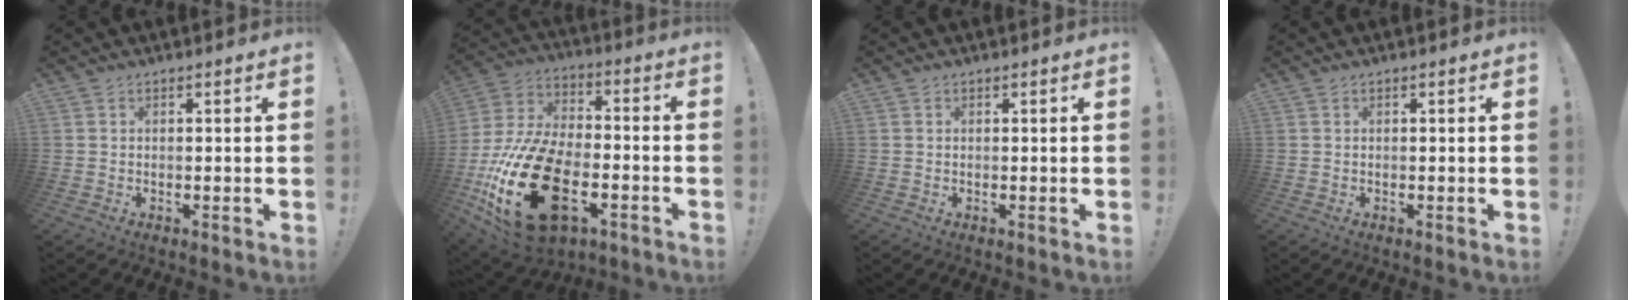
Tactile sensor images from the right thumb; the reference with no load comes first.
{"total": 29.0, "force": [-9.7, 16.6, 21.7], "torque": [-0.418, 0.055, -0.144]}
{"total": 0.0}
{"total": 0.0}